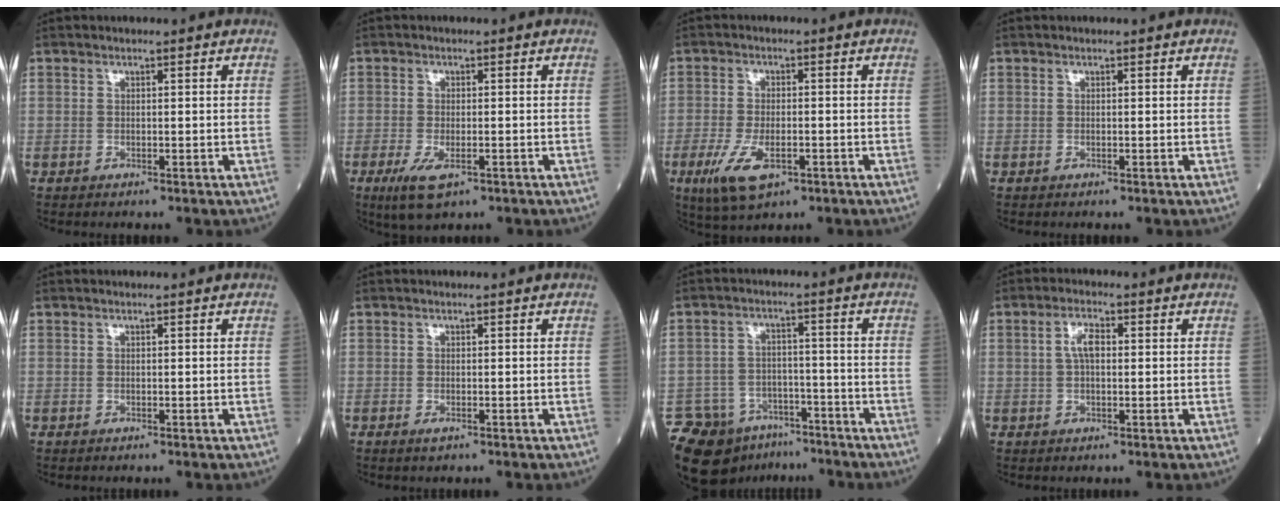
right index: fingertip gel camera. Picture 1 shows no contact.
{"total": 4.9, "force": [-2.3, 1.8, 3.9], "torque": [-0.082, -0.011, -0.031]}
{"total": 7.3, "force": [-3.2, 3.0, 5.8], "torque": [-0.119, -0.012, -0.046]}
{"total": 0.0}
{"total": 0.0}
{"total": 0.8, "force": [-0.3, 0.3, 0.6], "torque": [-0.012, -0.001, 0.001]}
{"total": 13.6, "force": [-10.0, 8.2, 4.1], "torque": [-0.090, 0.018, -0.146]}
{"total": 3.4, "force": [0.5, 1.4, 3.1], "torque": [-0.063, 0.012, 0.010]}